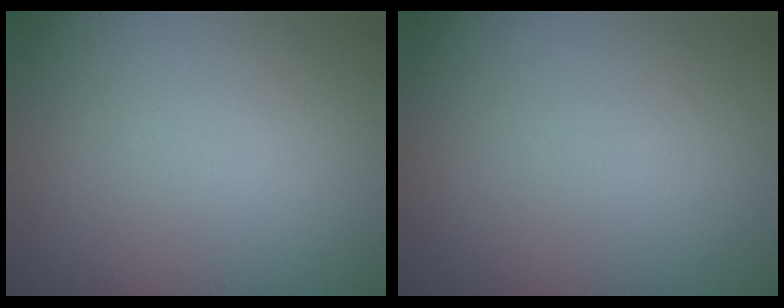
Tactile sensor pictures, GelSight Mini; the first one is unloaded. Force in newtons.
{"total": 0.0}